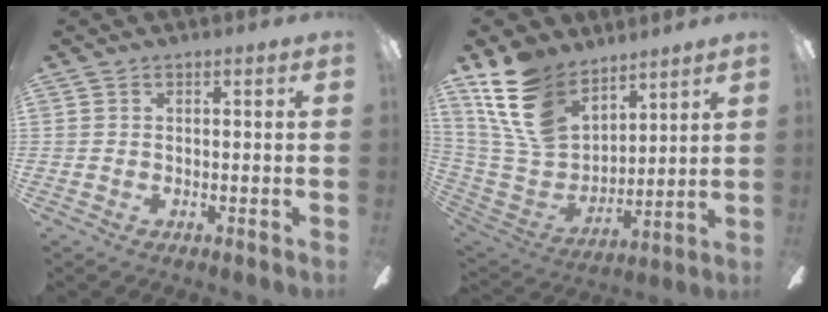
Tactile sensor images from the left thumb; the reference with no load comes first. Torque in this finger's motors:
{"motor_torque": [0.80, 0.32, 1.44, -1.33, 0.44]}